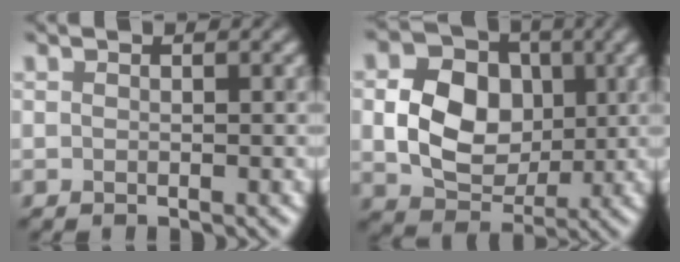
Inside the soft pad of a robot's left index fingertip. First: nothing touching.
{"total": 6.5, "force": [0.2, 5.2, 3.8], "torque": [-0.069, 0.000, 0.006]}